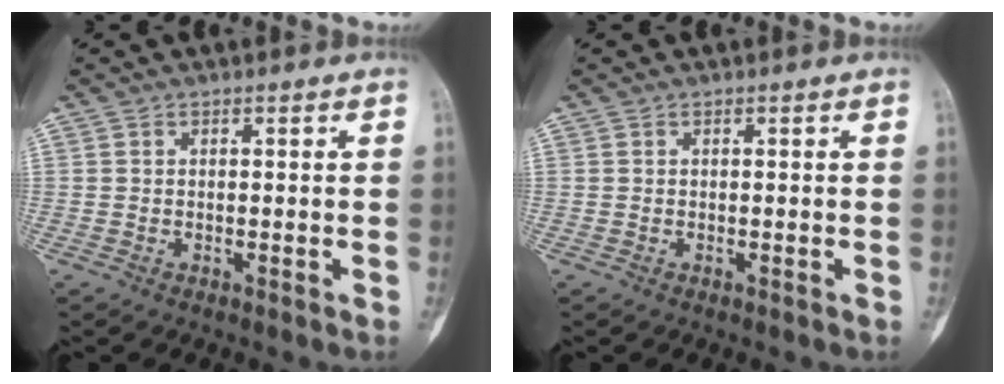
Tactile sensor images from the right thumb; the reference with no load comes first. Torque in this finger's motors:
{"motor_torque": [2.00, 0.50, -0.05, -0.03, -0.07]}